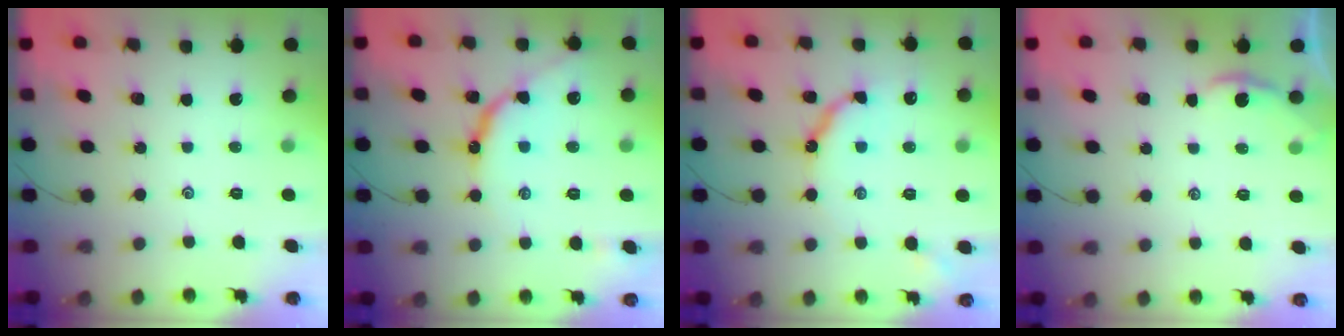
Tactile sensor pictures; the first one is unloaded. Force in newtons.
{"total": 9.7, "press": 9.6, "slide": 1.1}
{"total": 10.4, "press": 10.4, "slide": 0.8}
{"total": 0.9, "press": 0.9, "slide": 0.1}